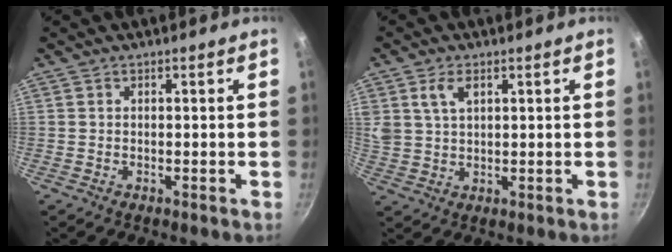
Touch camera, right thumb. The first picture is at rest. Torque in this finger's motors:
{"motor_torque": [0.47, 1.55, 0.68, 0.54, 0.05]}